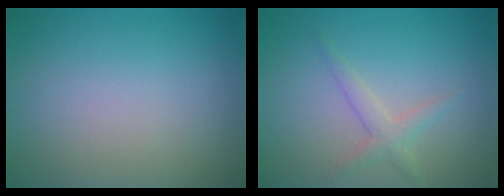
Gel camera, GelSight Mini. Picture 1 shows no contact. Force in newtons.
{"total": 1.8, "press": 1.8, "slide": 0.1}